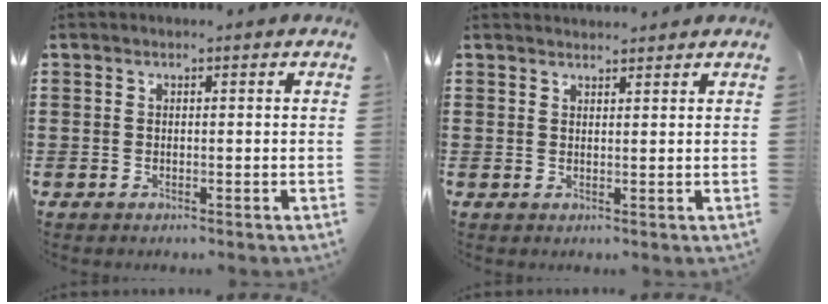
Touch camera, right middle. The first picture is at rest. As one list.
[{"total": 1.6, "force": [1.6, 0.2, 0.0], "torque": [0.004, -0.001, 0.028]}]